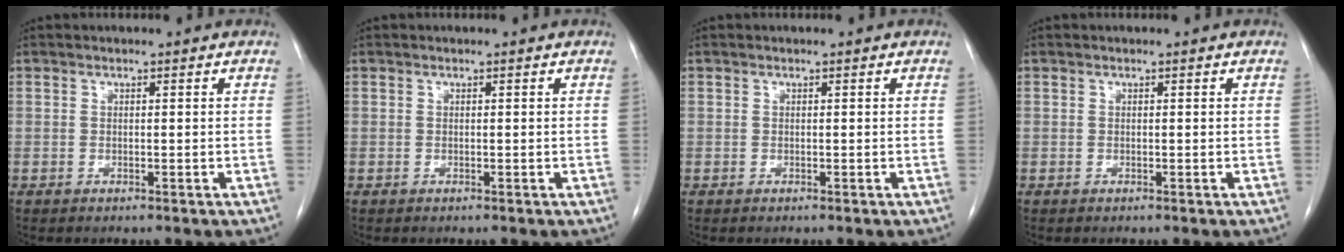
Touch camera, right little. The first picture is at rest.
{"total": 0.0}
{"total": 0.0}
{"total": 0.0}